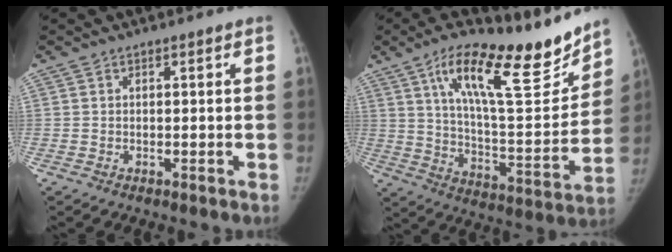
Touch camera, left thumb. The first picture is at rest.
{"total": 23.7, "force": [16.1, 6.6, 16.1], "torque": [-0.214, -0.072, 0.269]}